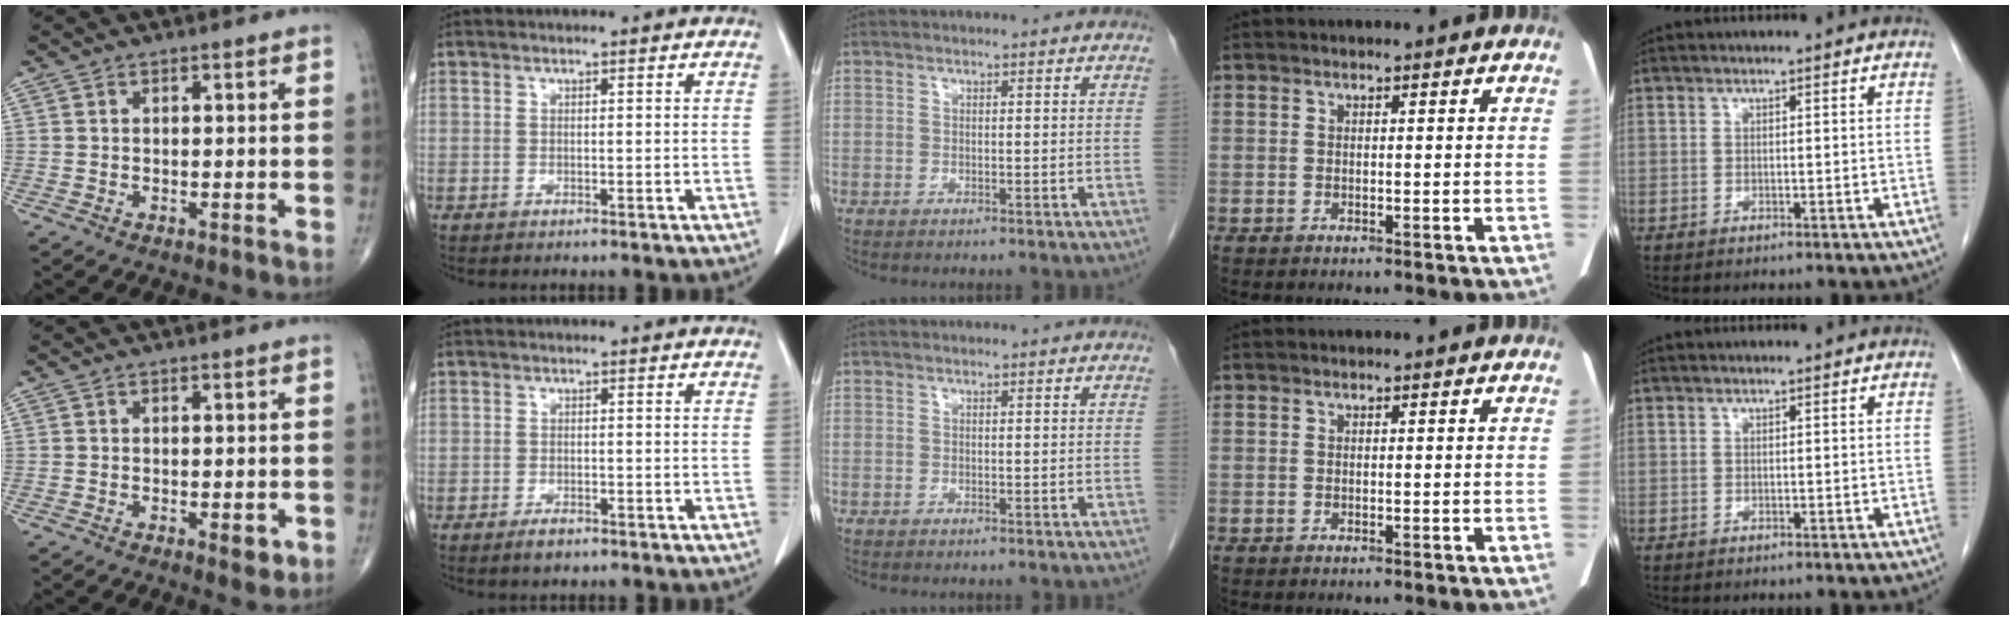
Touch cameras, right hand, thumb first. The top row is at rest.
{"thumb": {"total": 3.0, "force": [-1.0, 1.3, 2.5], "torque": [-0.025, -0.002, -0.011]}, "index": {"total": 1.8, "force": [-1.3, 0.8, 1.0], "torque": [-0.020, 0.001, -0.016]}}